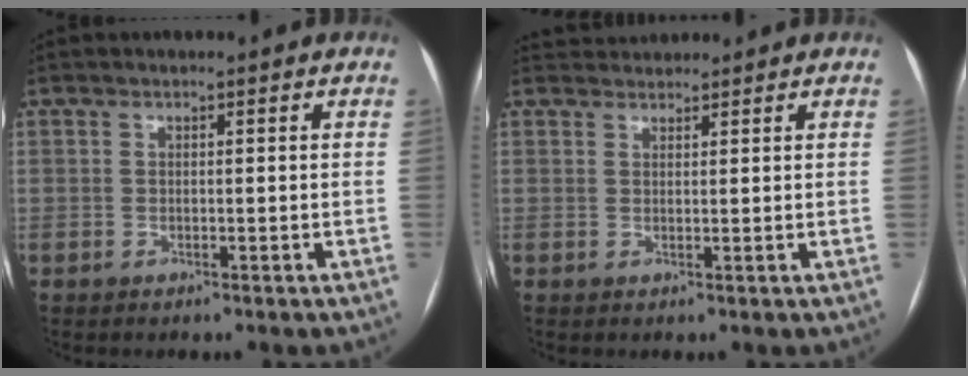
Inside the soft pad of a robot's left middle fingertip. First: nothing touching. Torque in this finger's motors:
{"motor_torque": [0.19, -0.04, -0.01, -0.02]}